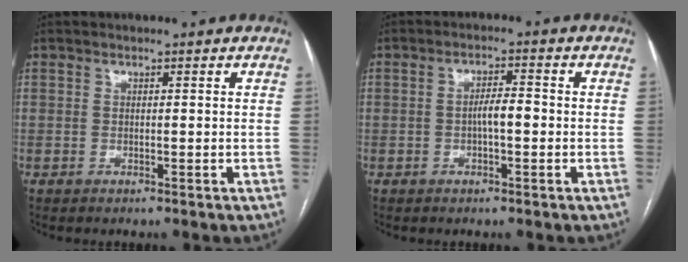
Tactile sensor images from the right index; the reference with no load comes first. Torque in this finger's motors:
{"motor_torque": [0.69, -0.38, 0.36, 0.09]}